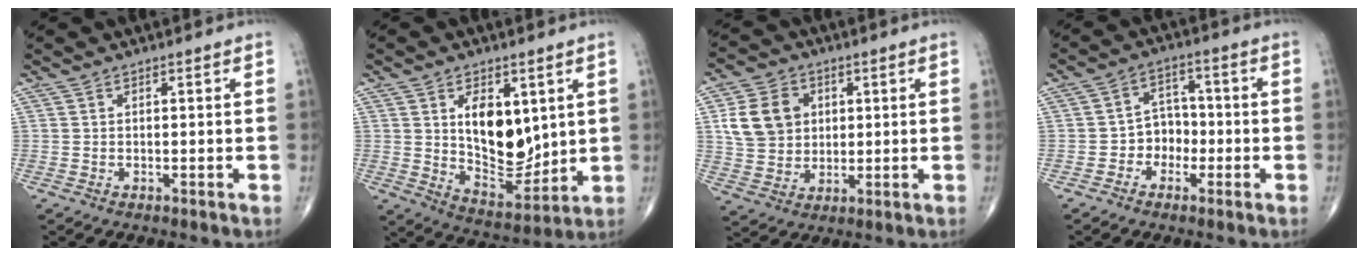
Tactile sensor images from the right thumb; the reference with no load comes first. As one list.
[{"total": 13.0, "force": [3.0, 7.5, 10.1], "torque": [-0.115, -0.035, 0.067]}, {"total": 10.9, "force": [2.5, 8.8, 5.8], "torque": [-0.085, 0.000, 0.050]}, {"total": 5.6, "force": [-1.9, 4.7, 2.4], "torque": [-0.002, 0.027, -0.043]}]